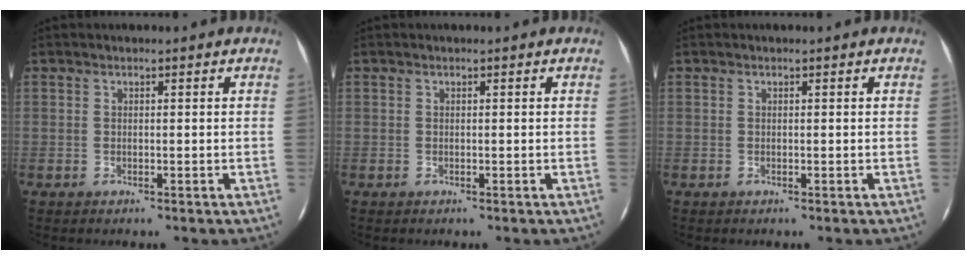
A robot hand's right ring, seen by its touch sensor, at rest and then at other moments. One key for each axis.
{"total": 0.0}
{"total": 0.0}